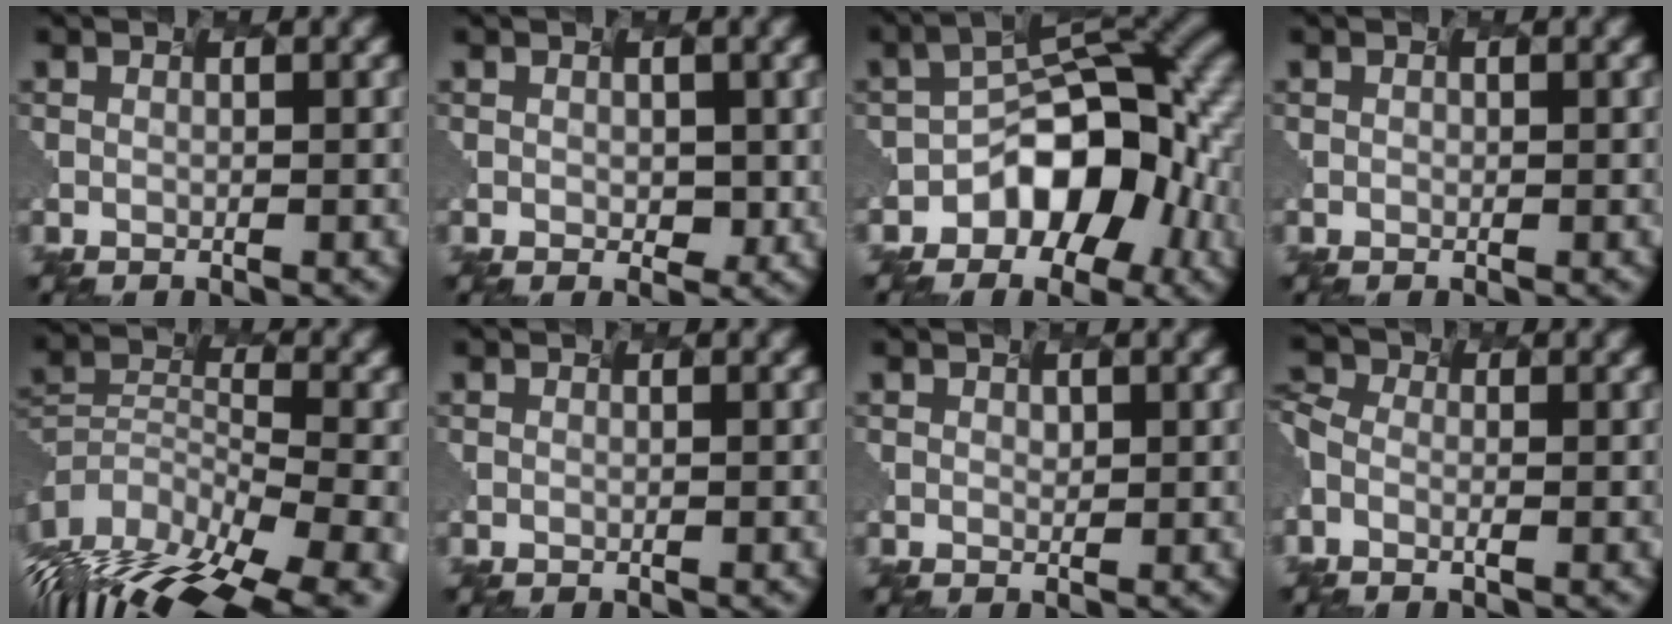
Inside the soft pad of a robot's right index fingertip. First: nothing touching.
{"total": 1.1, "force": [-0.3, 0.9, 0.7], "torque": [-0.019, -0.003, 0.003]}
{"total": 9.8, "force": [-4.3, 5.8, 6.6], "torque": [-0.086, 0.011, -0.074]}
{"total": 0.0}
{"total": 15.0, "force": [-11.0, 5.3, 8.6], "torque": [-0.157, 0.005, -0.153]}
{"total": 0.0}
{"total": 0.0}
{"total": 3.1, "force": [-1.2, 2.1, 1.9], "torque": [-0.033, 0.011, -0.027]}